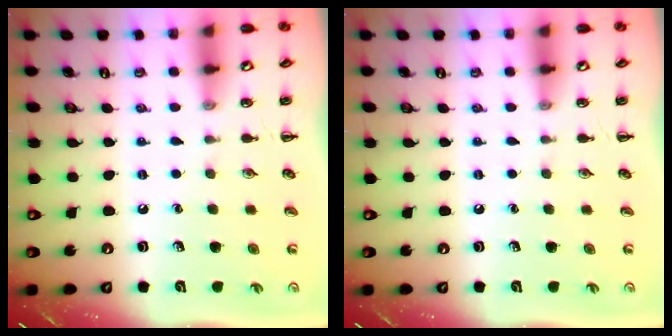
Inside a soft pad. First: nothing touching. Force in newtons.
{"total": 0.0}